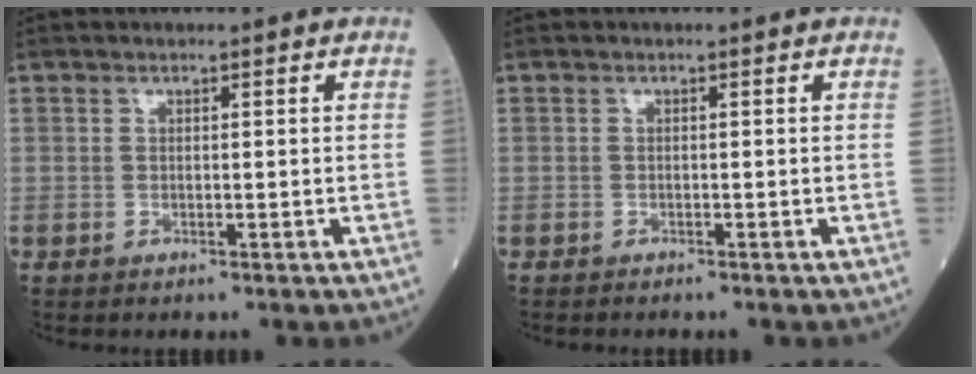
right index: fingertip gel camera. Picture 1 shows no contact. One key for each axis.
{"total": 1.7, "fx": -1.3, "fy": 0.8, "fz": 0.7, "tx": -0.021, "ty": -0.004, "tz": -0.016}